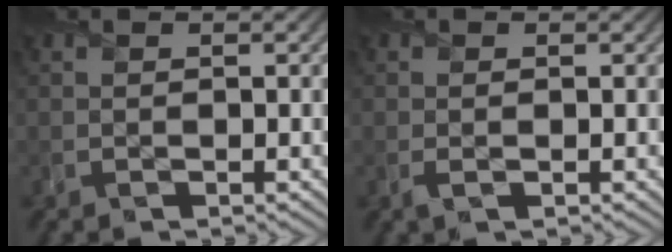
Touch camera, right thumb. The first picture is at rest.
{"total": 0.6, "force": [-0.1, 0.3, 0.6], "torque": [-0.013, -0.002, -0.002]}